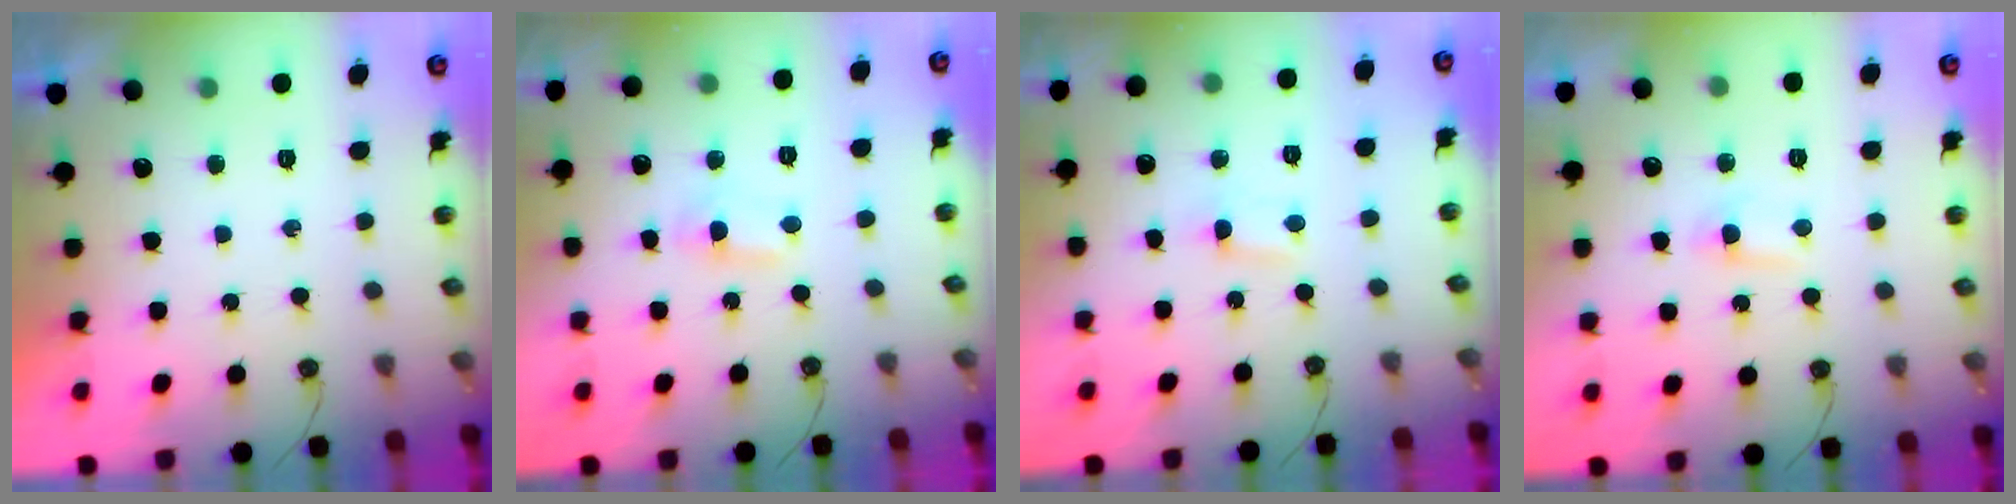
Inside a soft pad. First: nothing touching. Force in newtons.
{"total": 1.2, "press": 1.0, "slide": 0.7}
{"total": 0.0}
{"total": 3.9, "press": 3.9, "slide": 0.5}